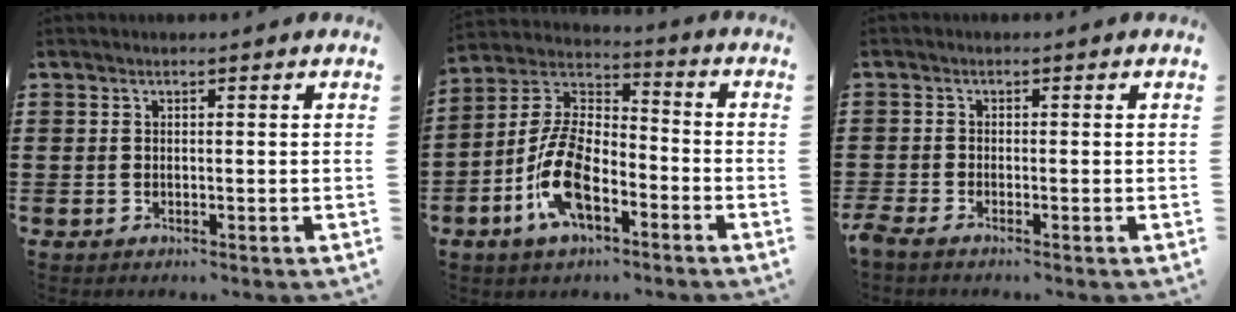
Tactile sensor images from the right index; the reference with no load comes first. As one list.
[{"total": 12.4, "force": [-5.1, 5.8, 9.7], "torque": [-0.229, 0.002, -0.102]}, {"total": 1.3, "force": [-1.1, 0.0, 0.6], "torque": [-0.019, -0.003, -0.023]}]